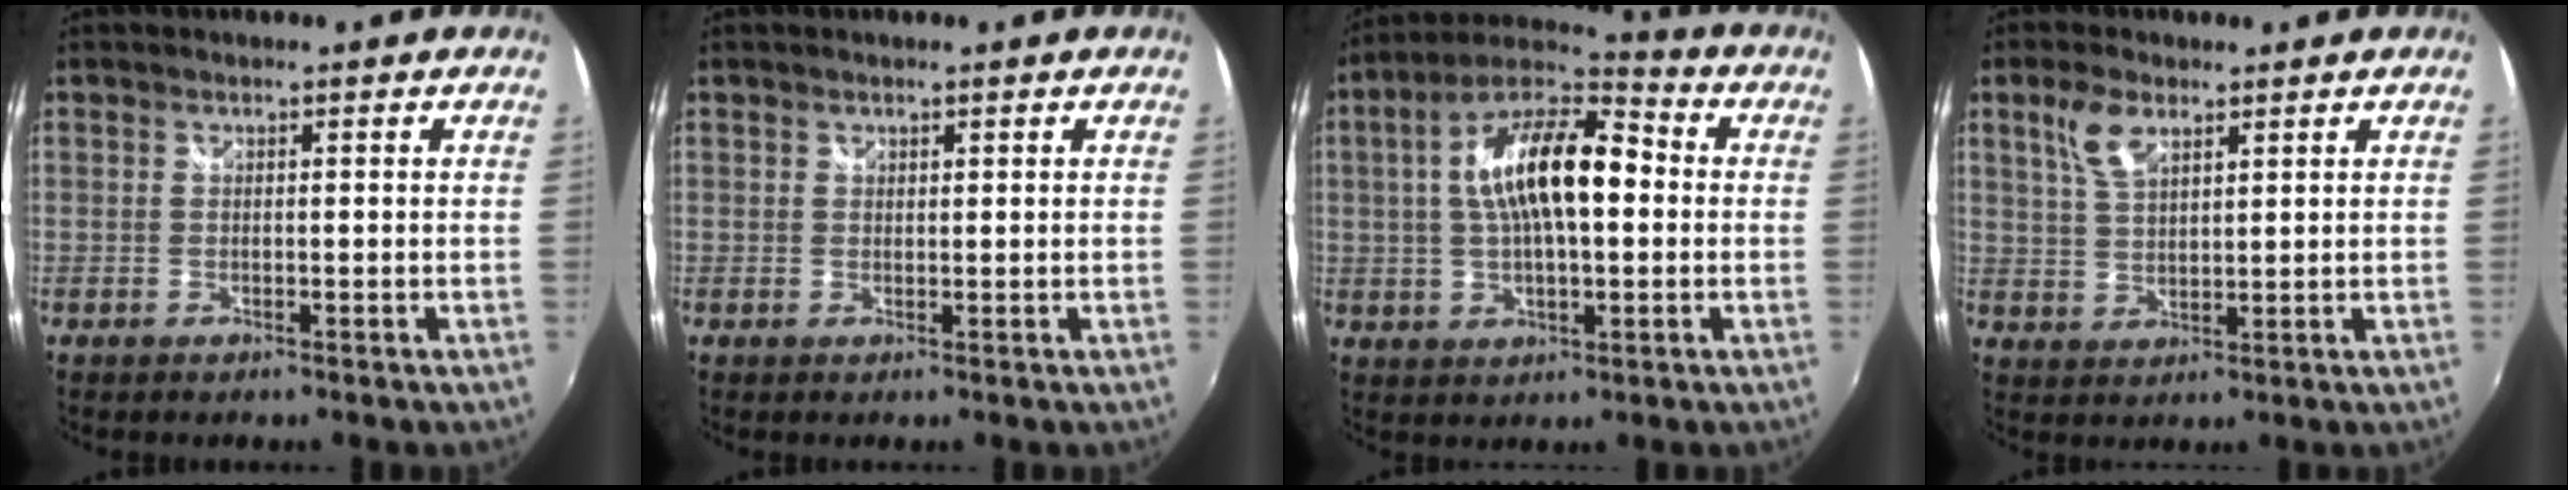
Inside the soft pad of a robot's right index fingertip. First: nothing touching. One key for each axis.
{"total": 0.5, "fx": 0.4, "fy": 0.3, "fz": 0.0, "tx": 0.001, "ty": 0.001, "tz": 0.007}
{"total": 16.3, "fx": 1.3, "fy": 6.9, "fz": 14.7, "tx": -0.263, "ty": 0.025, "tz": 0.013}
{"total": 5.9, "fx": 3.3, "fy": 2.7, "fz": 4.0, "tx": -0.081, "ty": 0.008, "tz": 0.068}